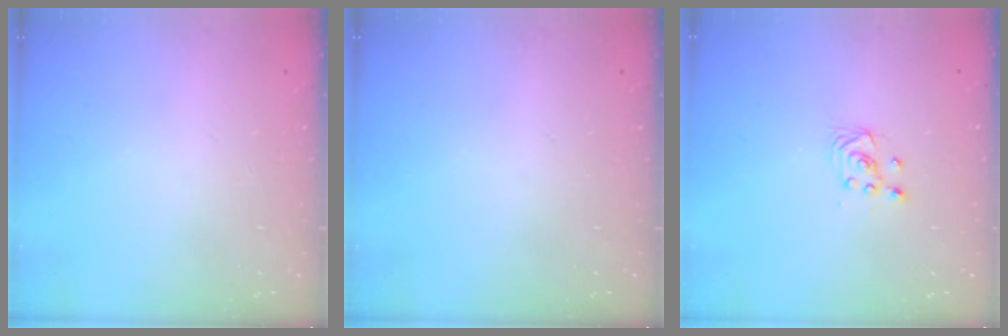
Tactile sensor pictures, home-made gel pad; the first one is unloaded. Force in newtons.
{"total": 0.0}
{"total": 2.5, "press": 2.2, "slide": 1.1}